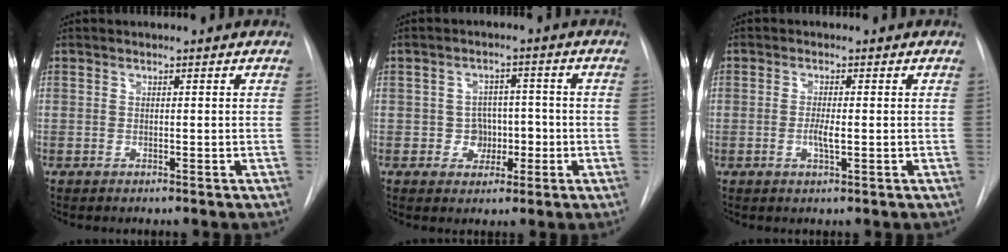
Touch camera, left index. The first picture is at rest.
{"total": 4.4, "force": [-1.8, 3.7, 1.4], "torque": [-0.011, 0.008, -0.021]}
{"total": 2.3, "force": [-1.2, 0.4, 1.9], "torque": [-0.040, -0.008, -0.019]}